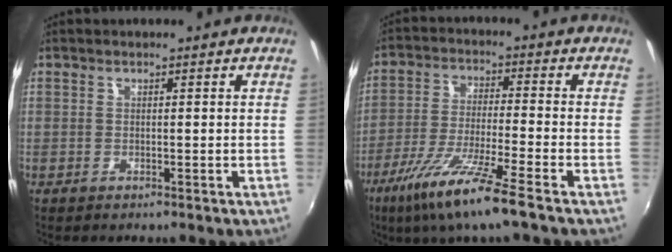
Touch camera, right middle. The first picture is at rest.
{"total": 12.3, "force": [-7.9, 0.0, 9.4], "torque": [-0.199, -0.029, -0.146]}